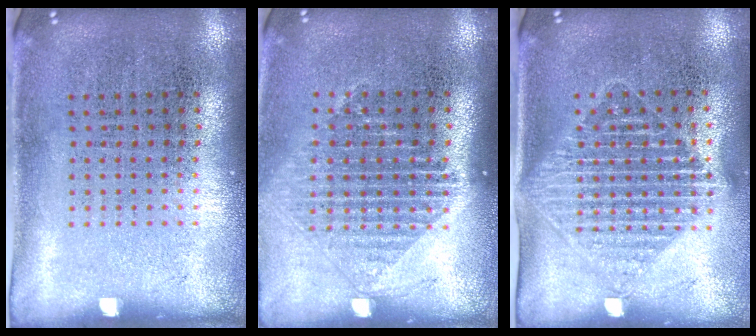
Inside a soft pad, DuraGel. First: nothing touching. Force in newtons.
{"total": 1.2, "press": 1.1, "slide": 0.6}
{"total": 1.7, "press": 1.4, "slide": 1.0}